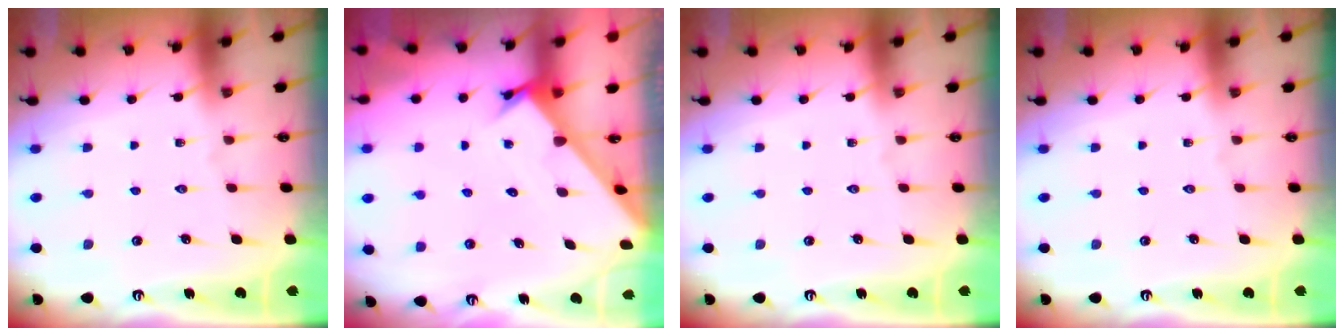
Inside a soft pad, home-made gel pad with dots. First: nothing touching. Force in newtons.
{"total": 2.2, "press": 2.2, "slide": 0.1}
{"total": 0.0}
{"total": 0.0}